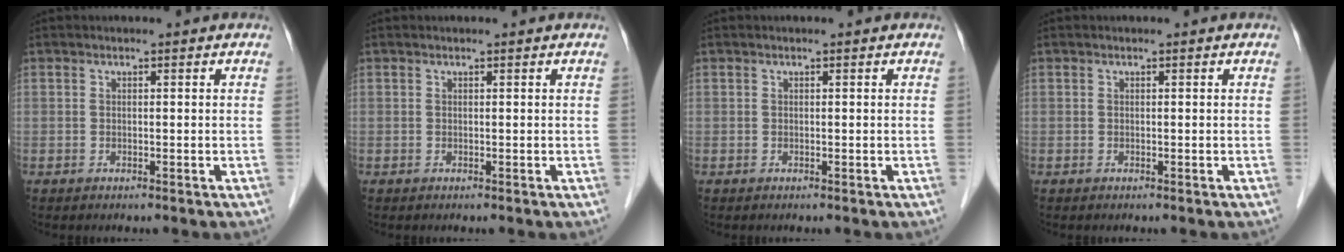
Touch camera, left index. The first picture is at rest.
{"total": 0.0}
{"total": 0.0}
{"total": 0.0}